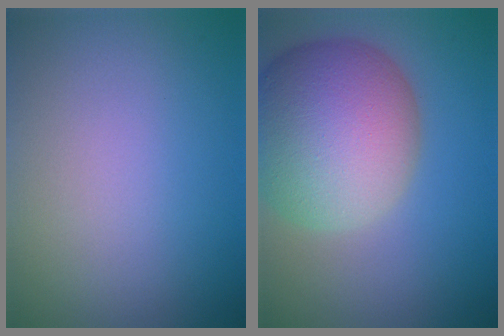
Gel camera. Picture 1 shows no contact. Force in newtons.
{"total": 12.3, "press": 12.2, "slide": 1.1}